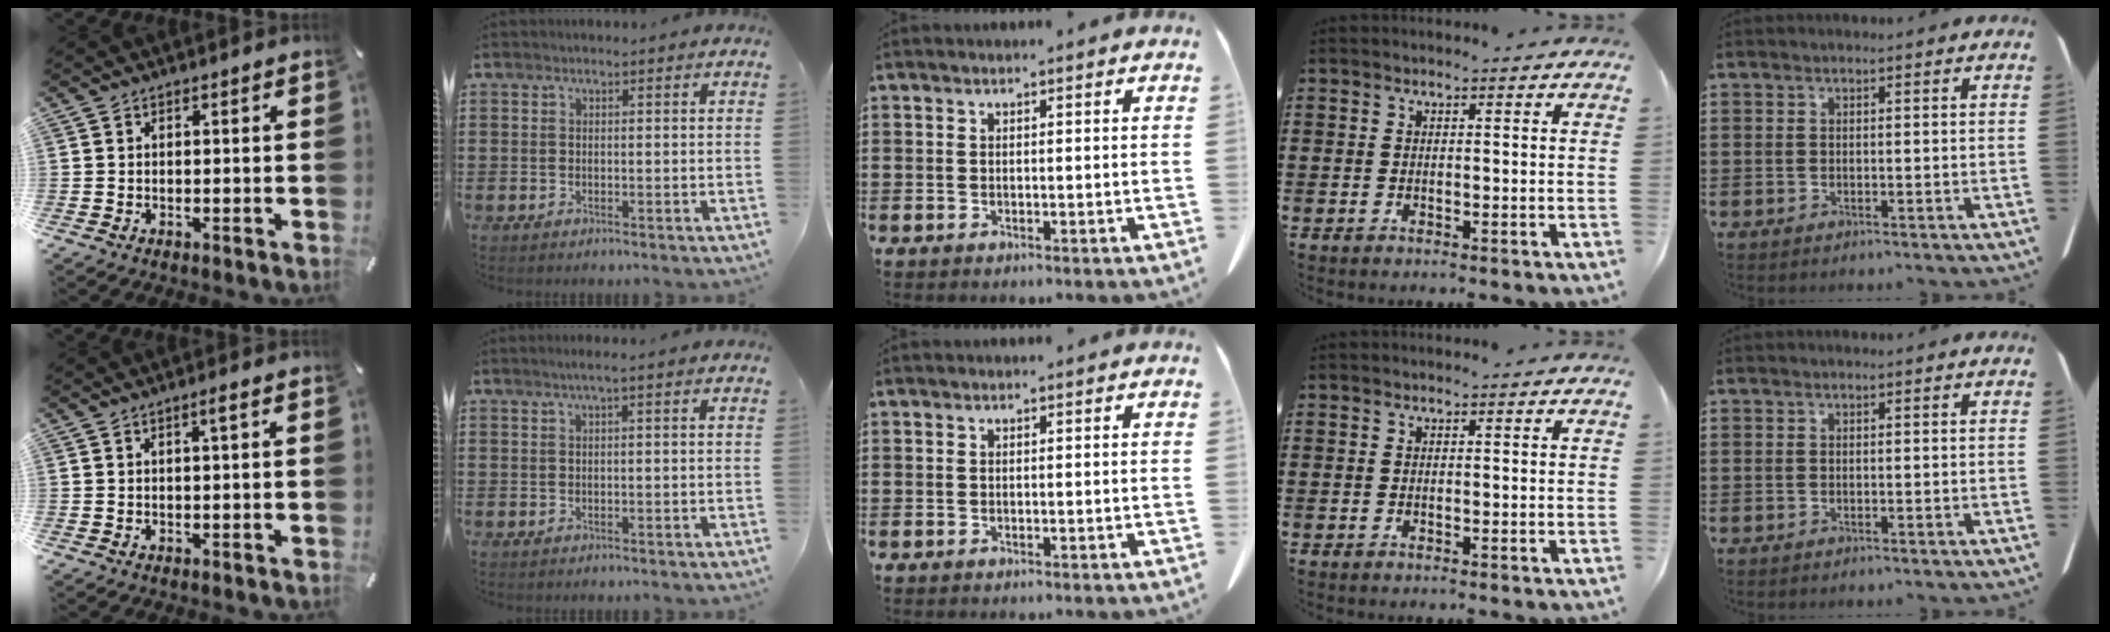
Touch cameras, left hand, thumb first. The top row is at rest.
{"thumb": {"total": 1.7, "force": [0.3, 0.1, 1.6], "torque": [-0.031, 0.000, 0.005]}, "index": {"total": 1.3, "force": [0.0, 0.0, 1.3], "torque": [-0.020, -0.004, 0.000]}}